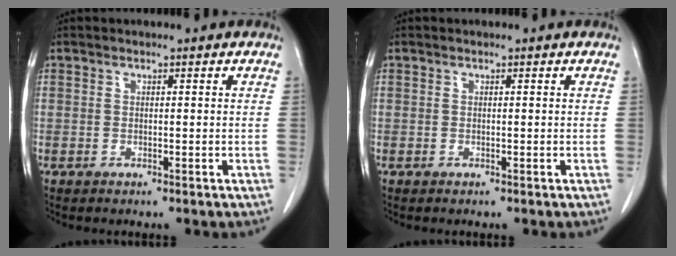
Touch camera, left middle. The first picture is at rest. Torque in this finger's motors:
{"motor_torque": [0.02, -0.19, -0.06, -0.01]}